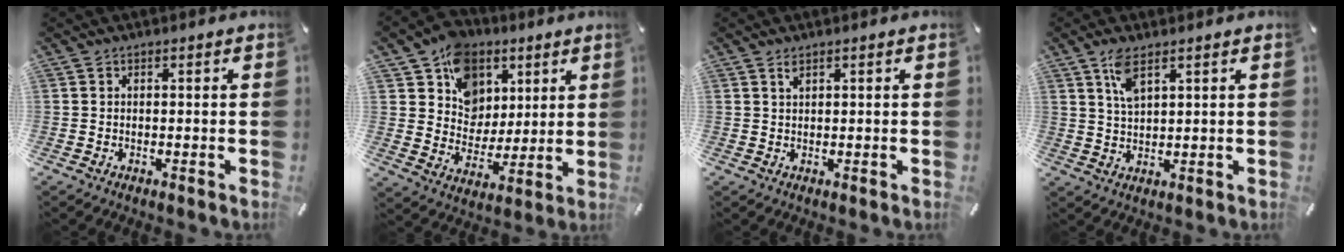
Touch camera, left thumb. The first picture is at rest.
{"total": 13.0, "force": [5.8, 11.2, 3.2], "torque": [-0.065, -0.040, 0.113]}
{"total": 1.2, "force": [0.9, 0.3, 0.8], "torque": [-0.018, 0.000, 0.015]}
{"total": 5.5, "force": [3.2, 2.0, 4.0], "torque": [-0.088, 0.002, 0.058]}